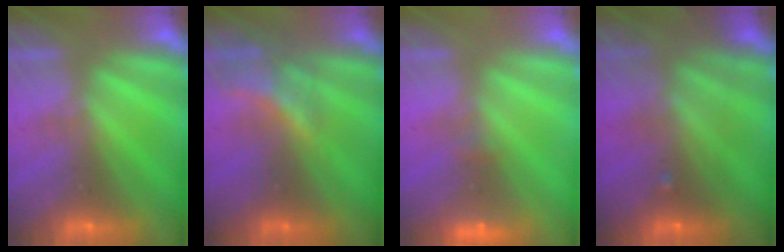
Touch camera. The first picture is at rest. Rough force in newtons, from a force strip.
{"total": 2.1}
{"total": 1.7}
{"total": 7.8}